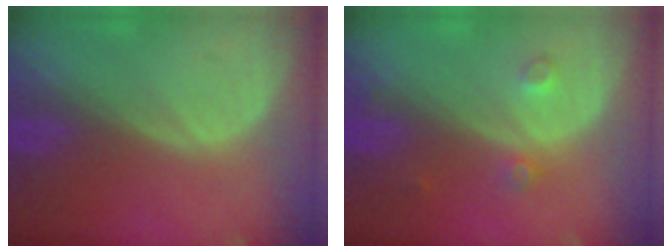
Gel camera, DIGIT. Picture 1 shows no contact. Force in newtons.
{"total": 2.5, "press": 2.1, "slide": 1.3}